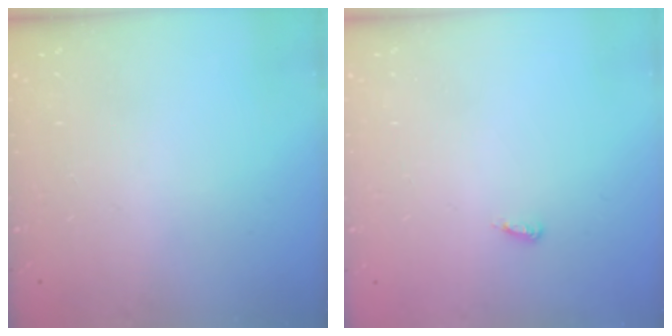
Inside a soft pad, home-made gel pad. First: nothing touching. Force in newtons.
{"total": 3.7, "press": 3.7, "slide": 0.2}